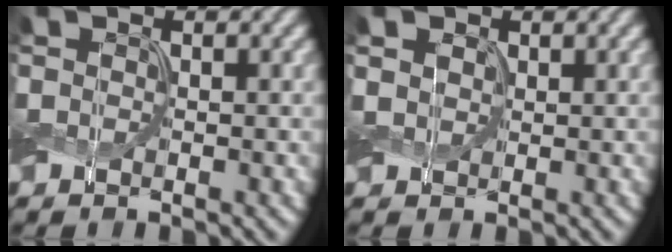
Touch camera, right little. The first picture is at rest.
{"total": 1.4, "force": [0.4, 1.2, 0.6], "torque": [-0.017, 0.000, 0.004]}